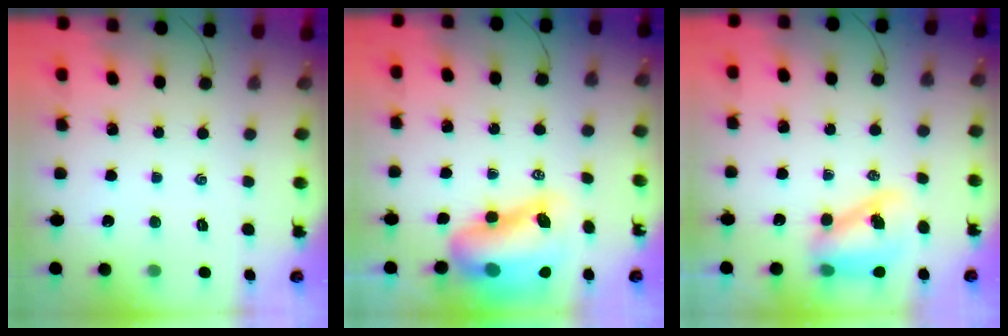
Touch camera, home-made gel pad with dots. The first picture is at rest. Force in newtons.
{"total": 13.5, "press": 13.0, "slide": 3.7}
{"total": 10.2, "press": 10.0, "slide": 2.2}